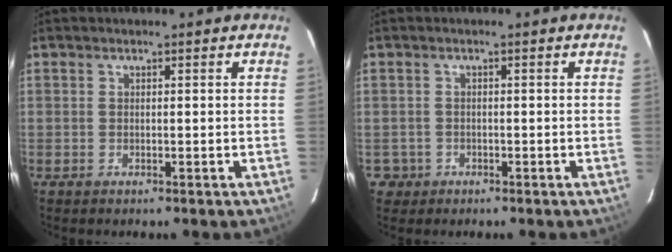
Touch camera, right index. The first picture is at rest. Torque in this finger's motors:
{"motor_torque": [-0.49, 0.05, -1.05, -0.21]}